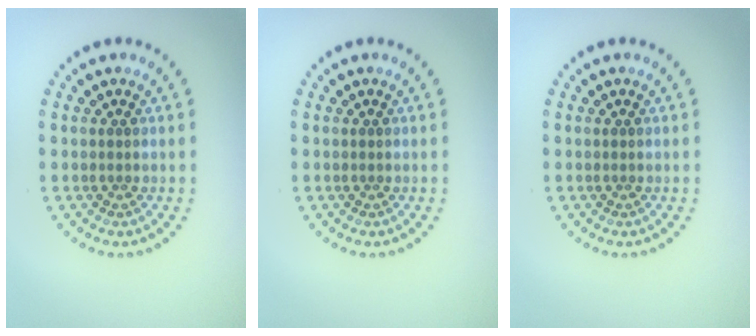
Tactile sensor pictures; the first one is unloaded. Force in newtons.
{"total": 0.0}
{"total": 0.0}